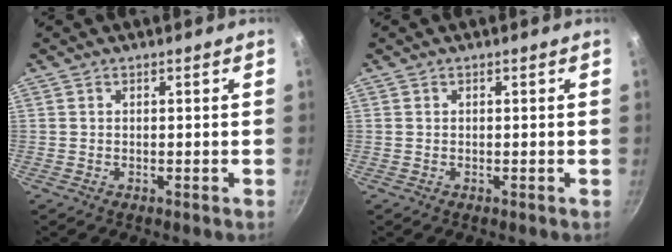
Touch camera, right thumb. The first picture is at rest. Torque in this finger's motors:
{"motor_torque": [0.00, 0.00, -0.05, 0.04, 0.02]}